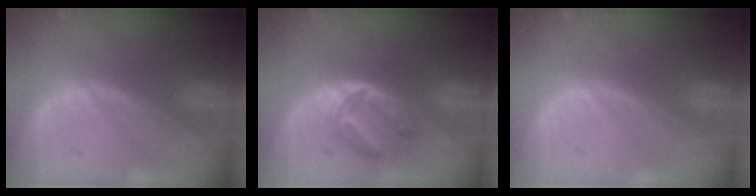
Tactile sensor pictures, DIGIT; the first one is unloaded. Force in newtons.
{"total": 5.6, "press": 4.9, "slide": 2.6}
{"total": 0.0}